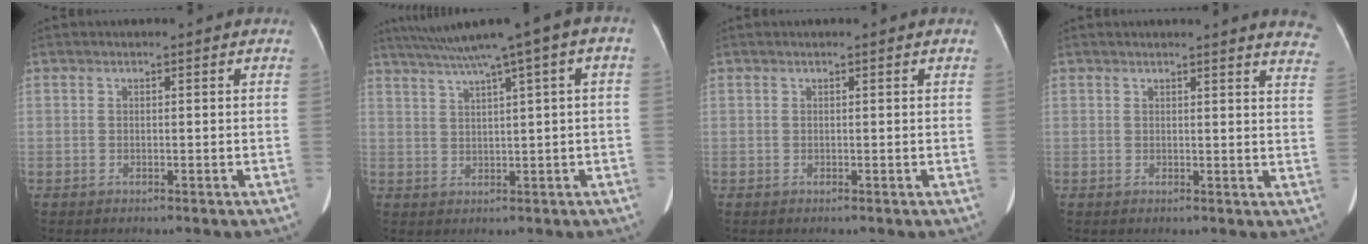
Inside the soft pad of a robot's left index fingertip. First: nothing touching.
{"total": 10.6, "force": [5.8, 0.1, 8.9], "torque": [-0.142, 0.046, 0.090]}
{"total": 0.6, "force": [0.6, 0.1, 0.1], "torque": [-0.005, 0.008, 0.002]}
{"total": 10.0, "force": [9.6, 0.7, 2.7], "torque": [-0.007, -0.055, 0.069]}